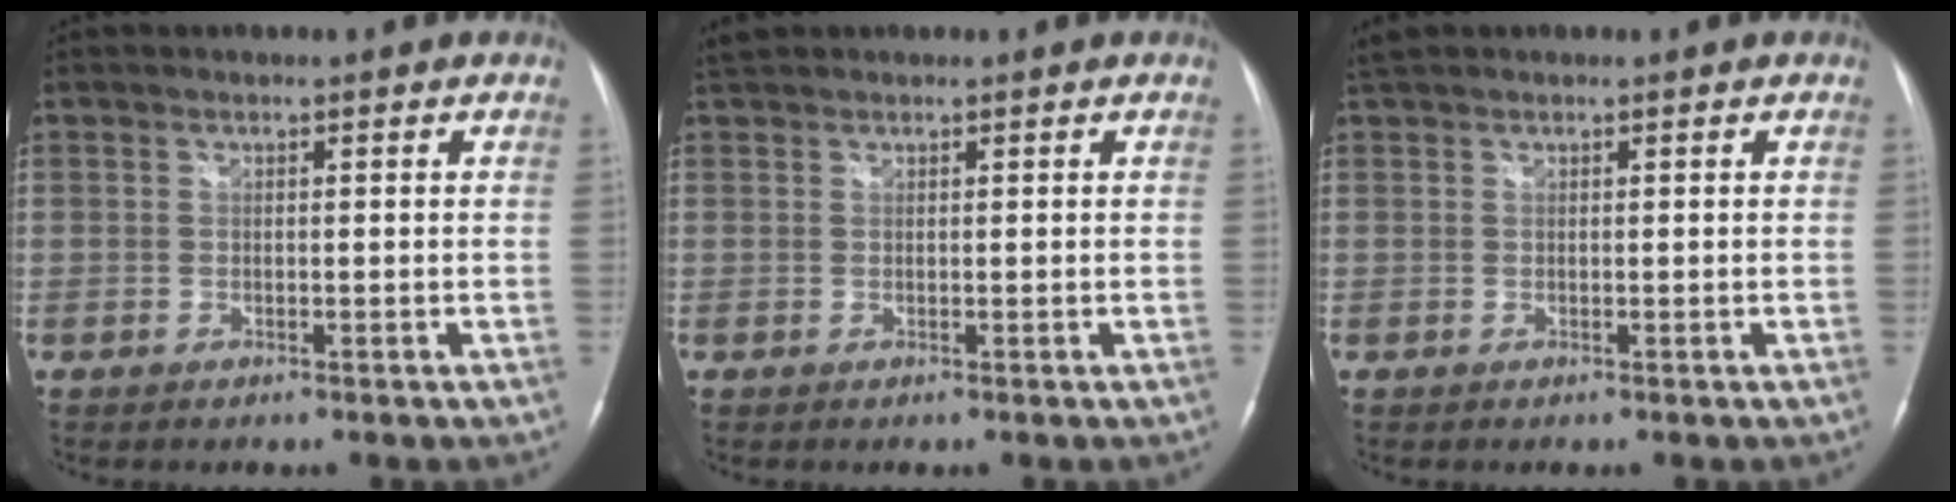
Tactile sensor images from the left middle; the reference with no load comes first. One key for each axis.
{"total": 1.5, "fx": 1.4, "fy": 0.4, "fz": 0.4, "tx": -0.017, "ty": 0.019, "tz": 0.031}
{"total": 1.5, "fx": 1.3, "fy": 0.3, "fz": 0.6, "tx": -0.021, "ty": 0.024, "tz": 0.030}